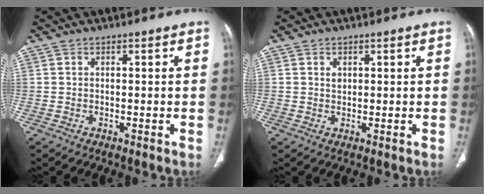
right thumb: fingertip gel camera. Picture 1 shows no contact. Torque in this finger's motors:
{"motor_torque": [0.20, 0.00, 0.32, -0.54, -0.04]}